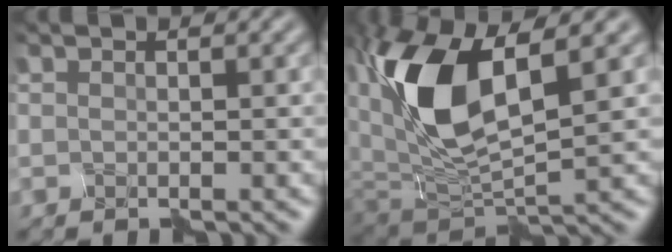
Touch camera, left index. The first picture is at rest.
{"total": 10.4, "force": [2.2, 4.7, 9.0], "torque": [-0.191, 0.001, 0.042]}